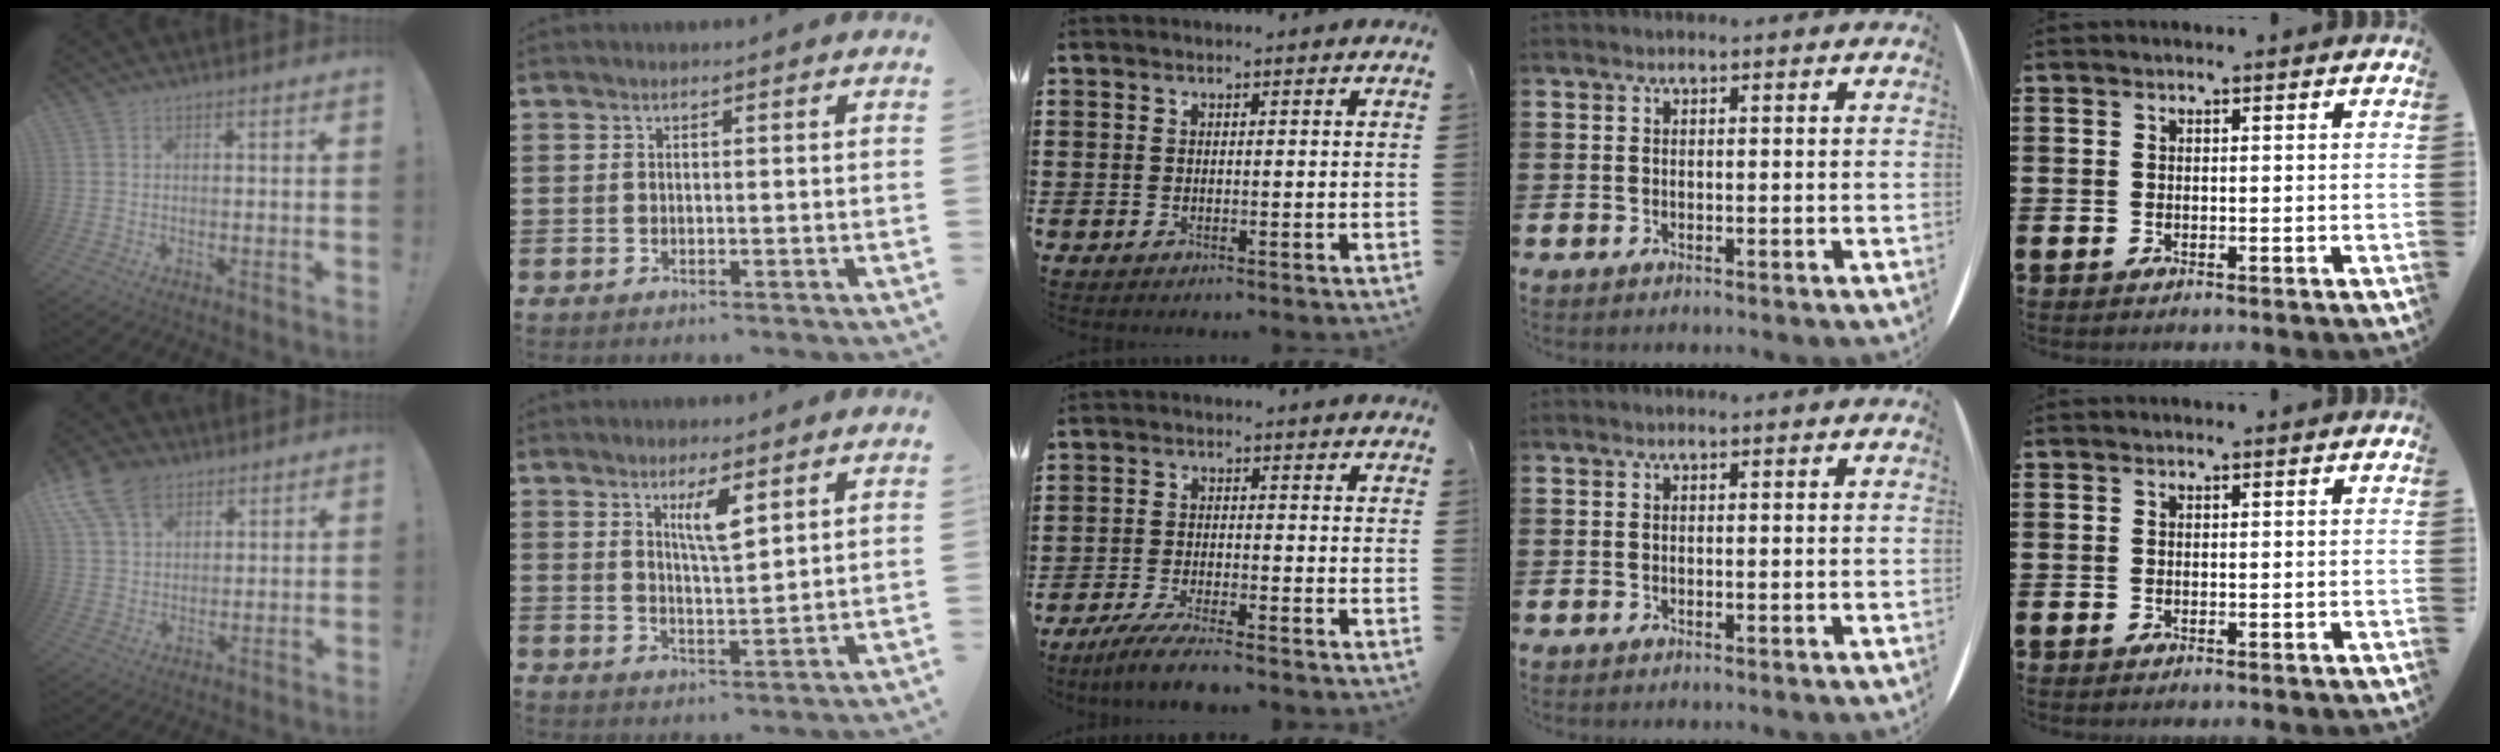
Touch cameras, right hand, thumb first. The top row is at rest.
{"thumb": {"total": 12.2, "force": [7.0, 7.9, 6.0], "torque": [-0.099, -0.028, 0.138]}, "index": {"total": 4.3, "force": [2.4, 0.9, 3.5], "torque": [-0.068, 0.000, 0.038]}, "middle": {"total": 4.5, "force": [-4.0, -0.1, 2.1], "torque": [-0.049, -0.013, -0.077]}}